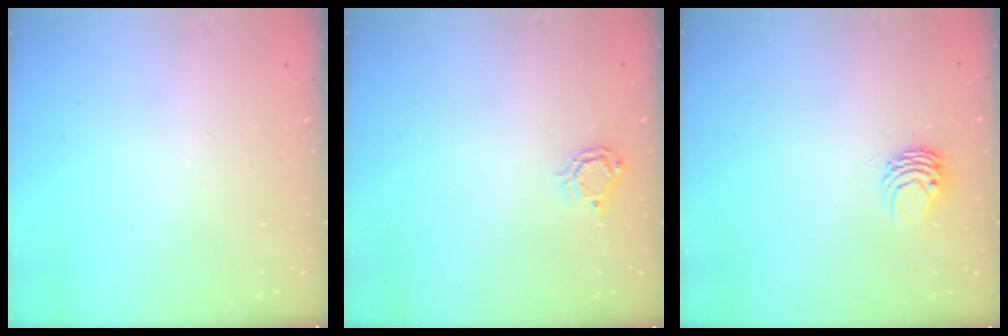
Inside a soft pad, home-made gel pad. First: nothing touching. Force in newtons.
{"total": 4.4, "press": 4.4, "slide": 0.4}
{"total": 4.7, "press": 4.7, "slide": 0.4}